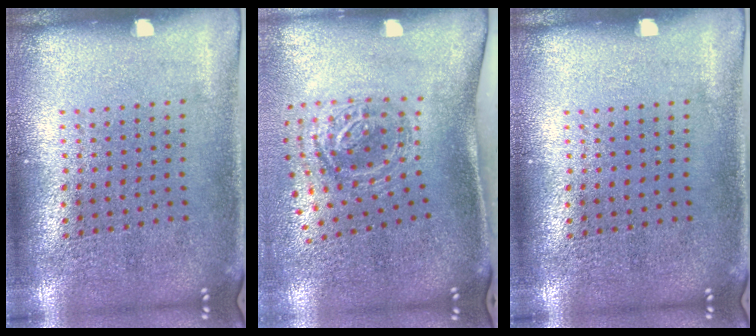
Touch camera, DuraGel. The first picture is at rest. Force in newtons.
{"total": 1.7, "press": 1.2, "slide": 1.2}
{"total": 0.0}